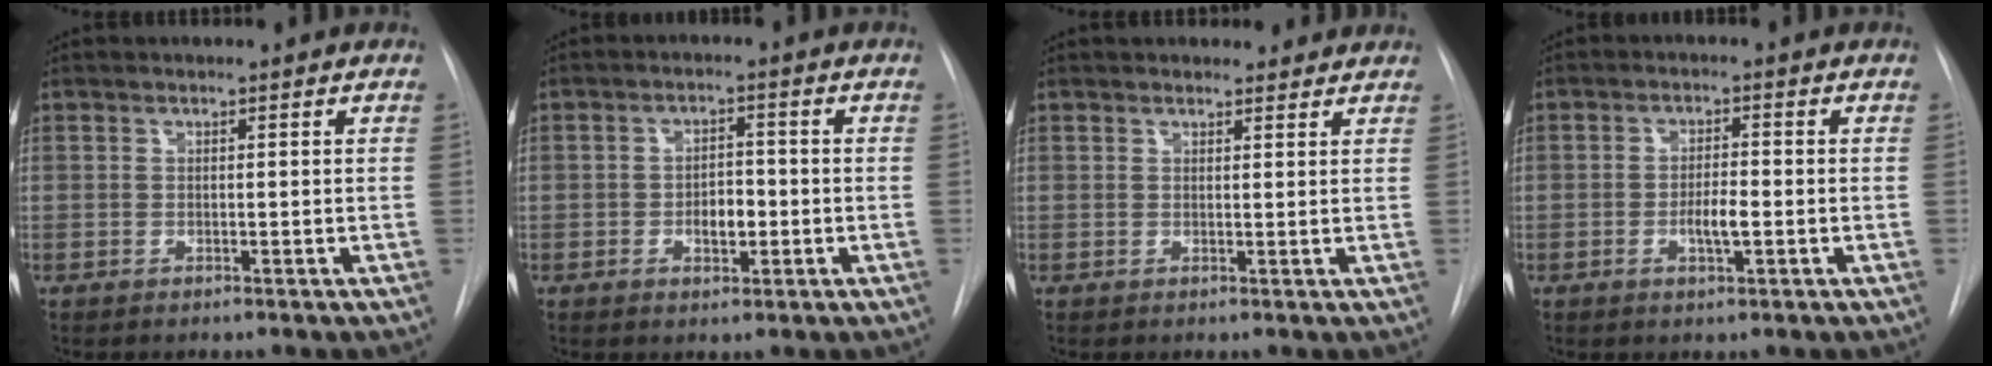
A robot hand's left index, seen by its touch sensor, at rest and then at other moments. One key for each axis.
{"total": 4.0, "fx": -1.8, "fy": 2.0, "fz": 3.0, "tx": -0.042, "ty": -0.001, "tz": -0.025}
{"total": 5.9, "fx": 5.3, "fy": 2.2, "fz": 1.5, "tx": -0.003, "ty": 0.016, "tz": 0.054}
{"total": 3.7, "fx": -1.8, "fy": 0.8, "fz": 3.1, "tx": -0.056, "ty": -0.005, "tz": -0.027}